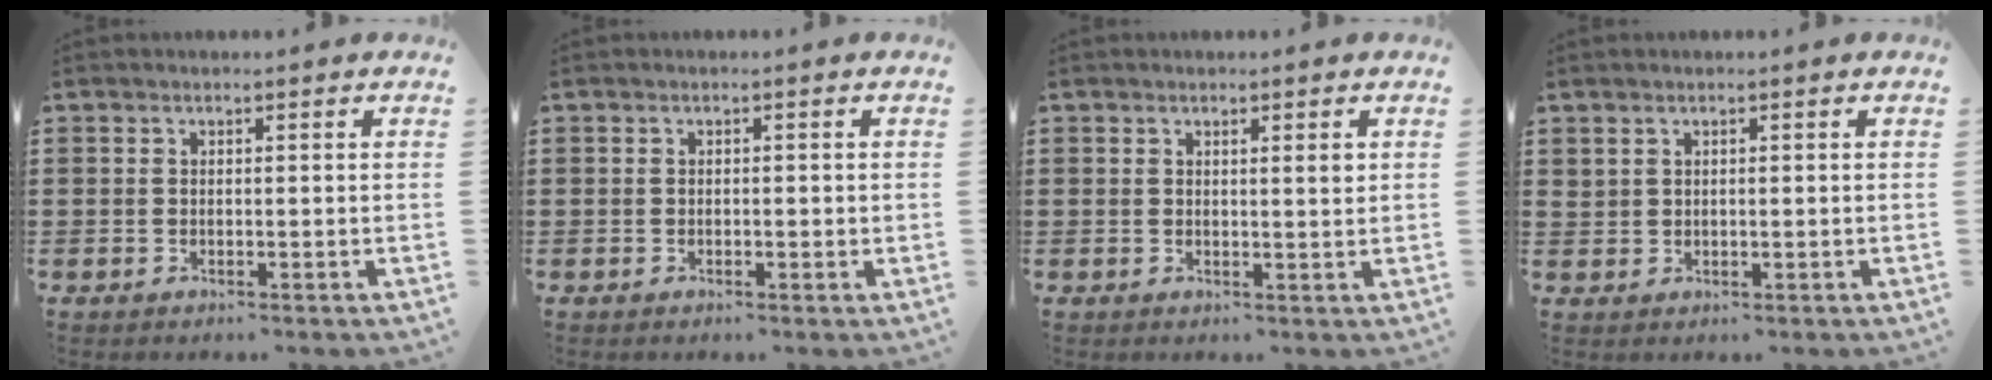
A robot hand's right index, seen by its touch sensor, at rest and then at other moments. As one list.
[{"total": 0.5, "force": [-0.2, 0.2, 0.5], "torque": [-0.010, -0.002, -0.002]}, {"total": 1.4, "force": [0.6, 0.1, 1.2], "torque": [-0.016, -0.002, 0.008]}, {"total": 0.6, "force": [0.3, 0.4, 0.3], "torque": [-0.007, 0.004, 0.005]}]